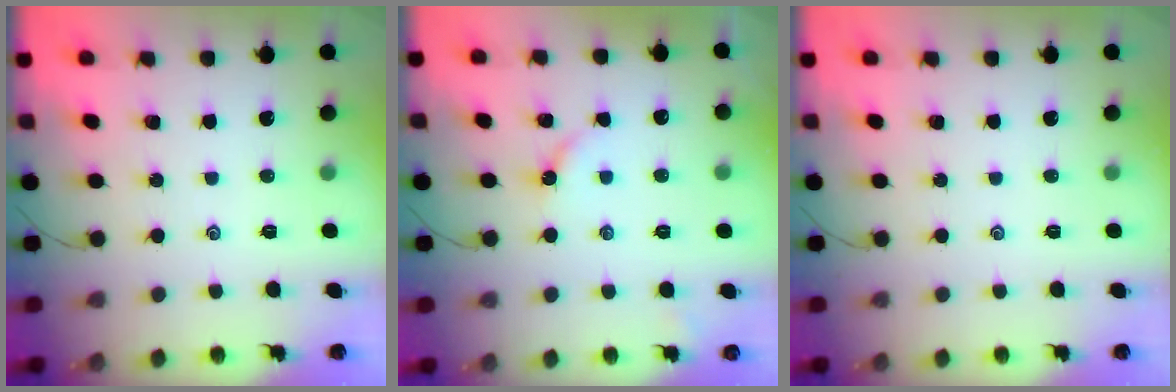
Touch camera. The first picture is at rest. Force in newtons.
{"total": 3.2, "press": 3.2, "slide": 0.4}
{"total": 0.0}